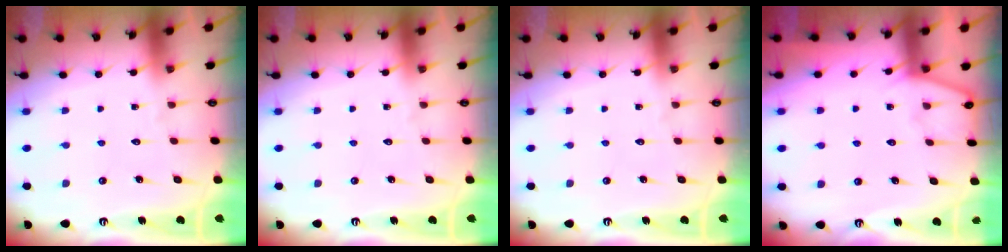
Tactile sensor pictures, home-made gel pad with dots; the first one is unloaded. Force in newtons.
{"total": 0.0}
{"total": 0.0}
{"total": 3.4, "press": 3.4, "slide": 0.5}